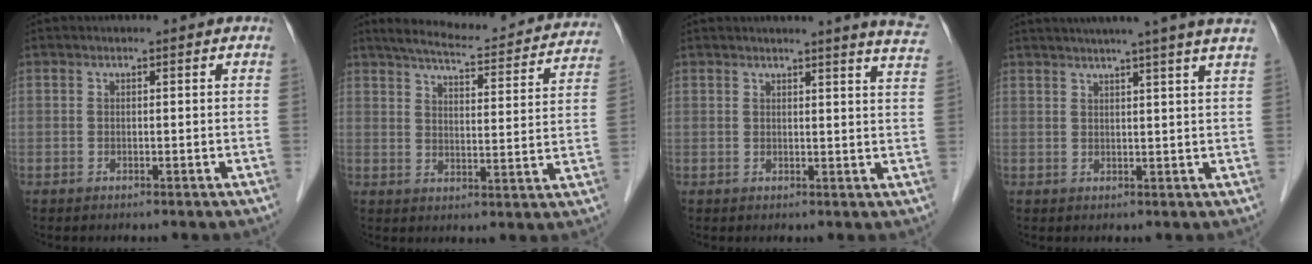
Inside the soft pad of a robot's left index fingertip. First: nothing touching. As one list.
[{"total": 20.8, "force": [18.9, 3.2, 8.0], "torque": [-0.111, -0.012, 0.231]}, {"total": 8.5, "force": [7.6, -0.6, 3.7], "torque": [-0.034, -0.034, 0.060]}, {"total": 12.6, "force": [10.4, -1.5, 7.0], "torque": [-0.106, 0.008, 0.117]}]